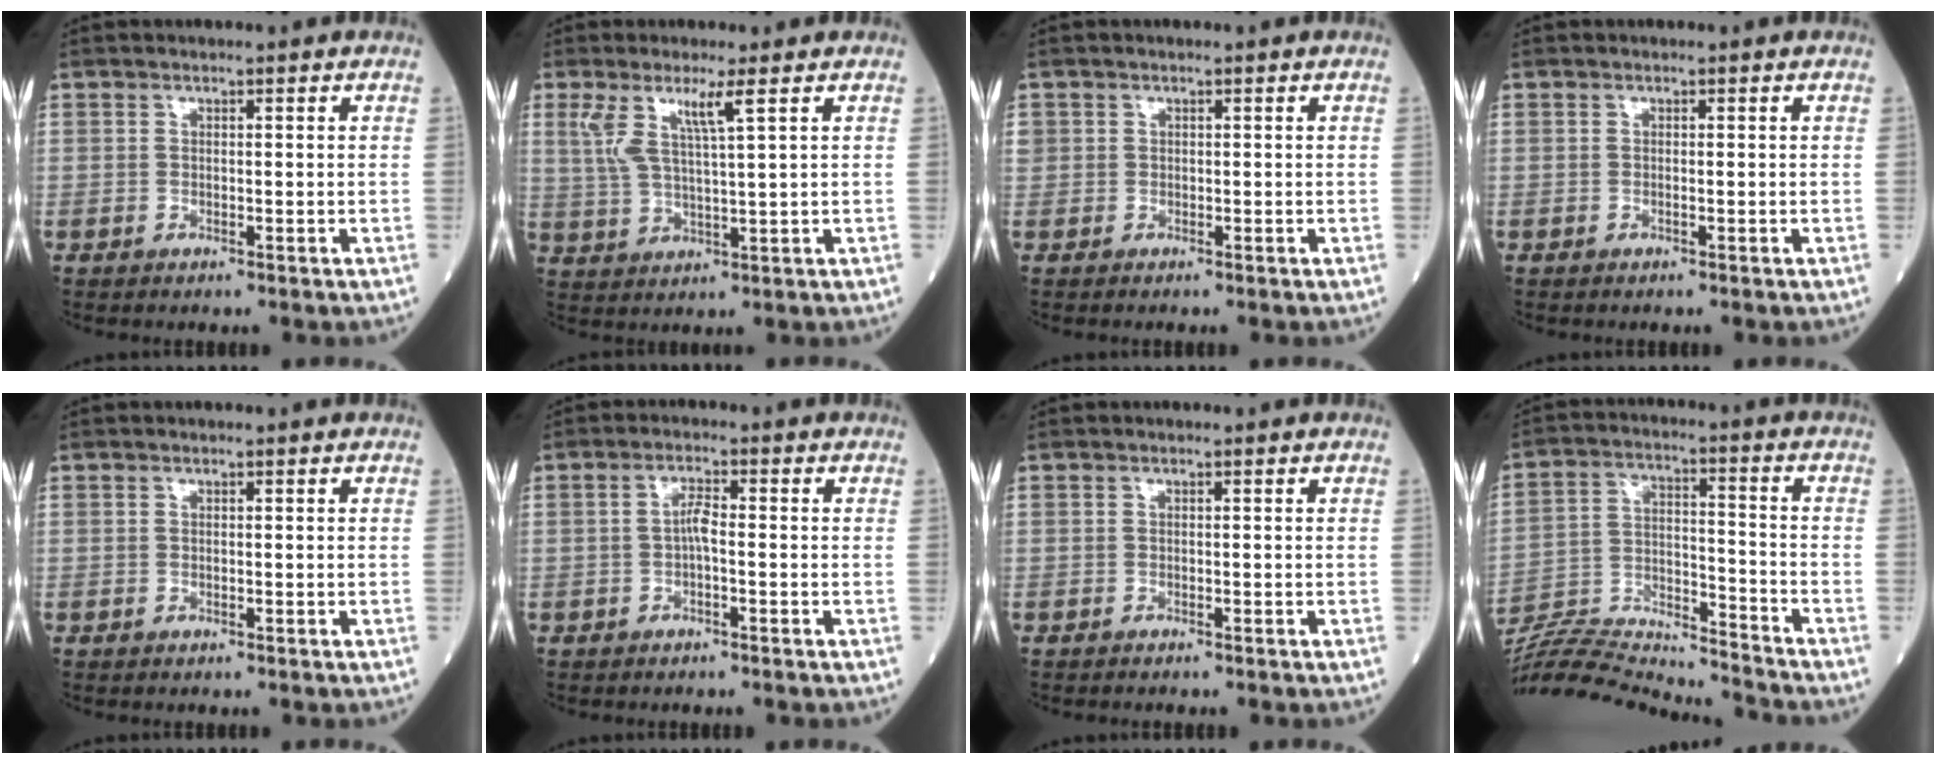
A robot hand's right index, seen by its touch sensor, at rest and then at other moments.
{"total": 6.0, "force": [2.9, 0.1, 5.3], "torque": [-0.114, 0.005, 0.061]}
{"total": 1.0, "force": [-0.1, 1.0, 0.1], "torque": [-0.003, 0.008, -0.004]}
{"total": 0.0}
{"total": 0.0}
{"total": 2.3, "force": [-0.5, 0.5, 2.2], "torque": [-0.039, 0.004, -0.011]}
{"total": 0.7, "force": [-0.7, 0.0, 0.2], "torque": [-0.003, -0.001, -0.011]}
{"total": 19.6, "force": [-19.0, 0.4, 4.9], "torque": [-0.110, 0.003, -0.313]}